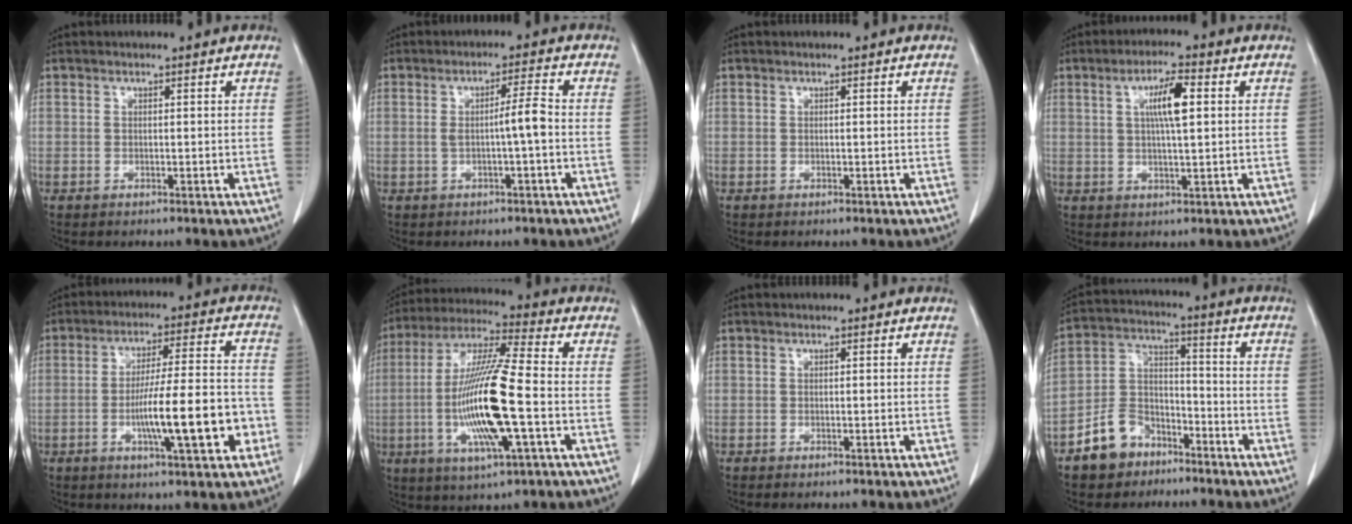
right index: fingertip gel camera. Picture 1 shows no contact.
{"total": 3.8, "force": [-0.5, -0.3, 3.8], "torque": [-0.063, 0.004, -0.008]}
{"total": 0.0}
{"total": 6.2, "force": [1.5, 0.8, 5.9], "torque": [-0.107, 0.006, 0.027]}
{"total": 13.4, "force": [-3.9, 1.6, 12.7], "torque": [-0.208, 0.008, -0.059]}
{"total": 16.4, "force": [-3.2, 1.4, 16.0], "torque": [-0.323, -0.010, -0.061]}
{"total": 0.7, "force": [-0.5, 0.0, 0.4], "torque": [-0.013, -0.002, -0.007]}
{"total": 9.1, "force": [-6.1, 6.1, 2.9], "torque": [-0.065, 0.019, -0.112]}